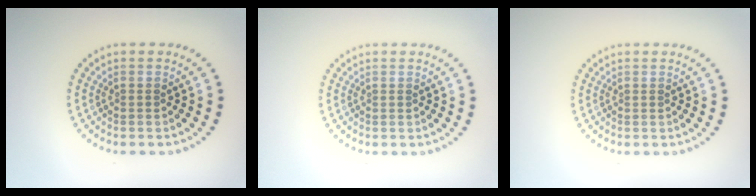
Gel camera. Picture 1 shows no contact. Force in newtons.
{"total": 0.0}
{"total": 0.0}